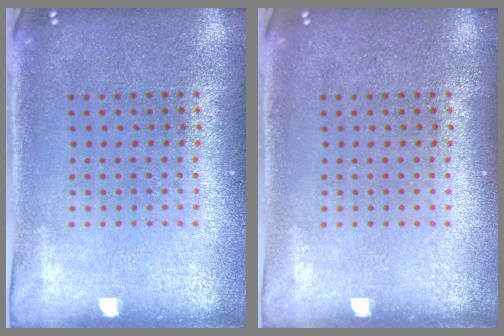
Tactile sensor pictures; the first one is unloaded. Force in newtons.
{"total": 0.0}